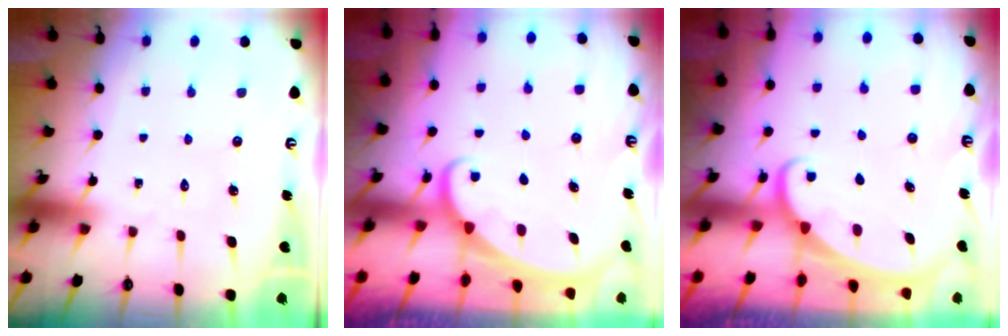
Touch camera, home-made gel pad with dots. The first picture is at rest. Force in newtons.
{"total": 1.8, "press": 1.8, "slide": 0.1}
{"total": 1.8, "press": 1.8, "slide": 0.1}